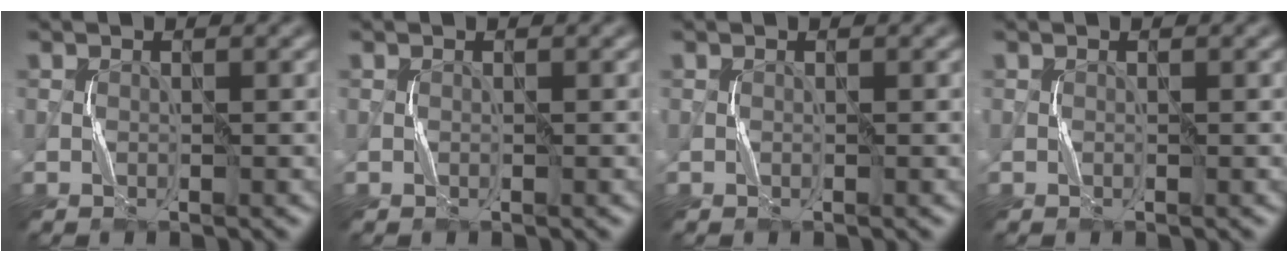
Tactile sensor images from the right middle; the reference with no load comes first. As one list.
[{"total": 0.0}, {"total": 0.0}, {"total": 0.0}]